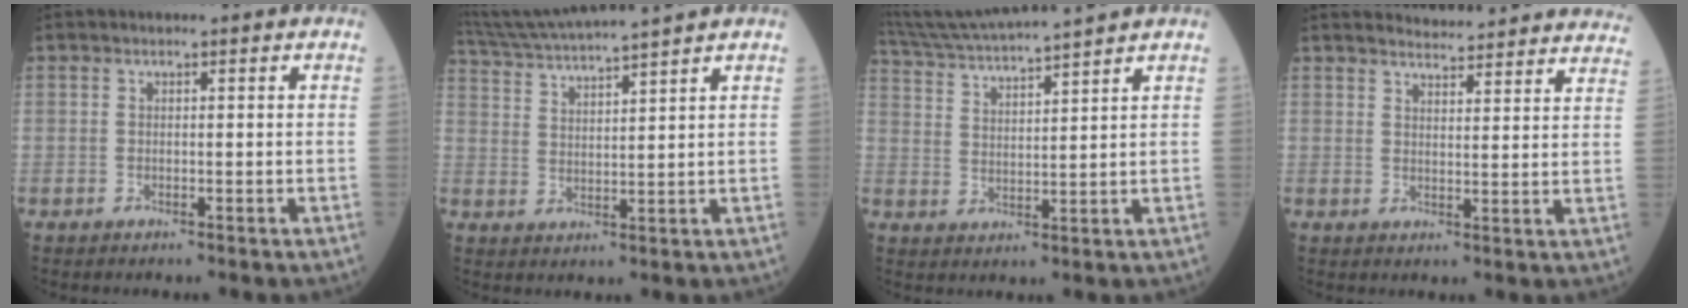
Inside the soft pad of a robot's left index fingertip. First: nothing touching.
{"total": 12.6, "force": [11.4, -1.7, 5.1], "torque": [-0.102, 0.010, 0.190]}
{"total": 13.2, "force": [12.1, -1.5, 5.1], "torque": [-0.105, 0.013, 0.203]}
{"total": 18.0, "force": [17.5, 1.9, 3.8], "torque": [-0.040, -0.047, 0.192]}